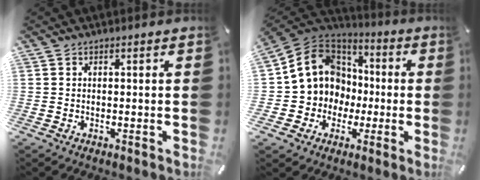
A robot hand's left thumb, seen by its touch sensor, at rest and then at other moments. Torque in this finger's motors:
{"motor_torque": [1.78, 3.23, 0.45, 0.07, 0.15]}